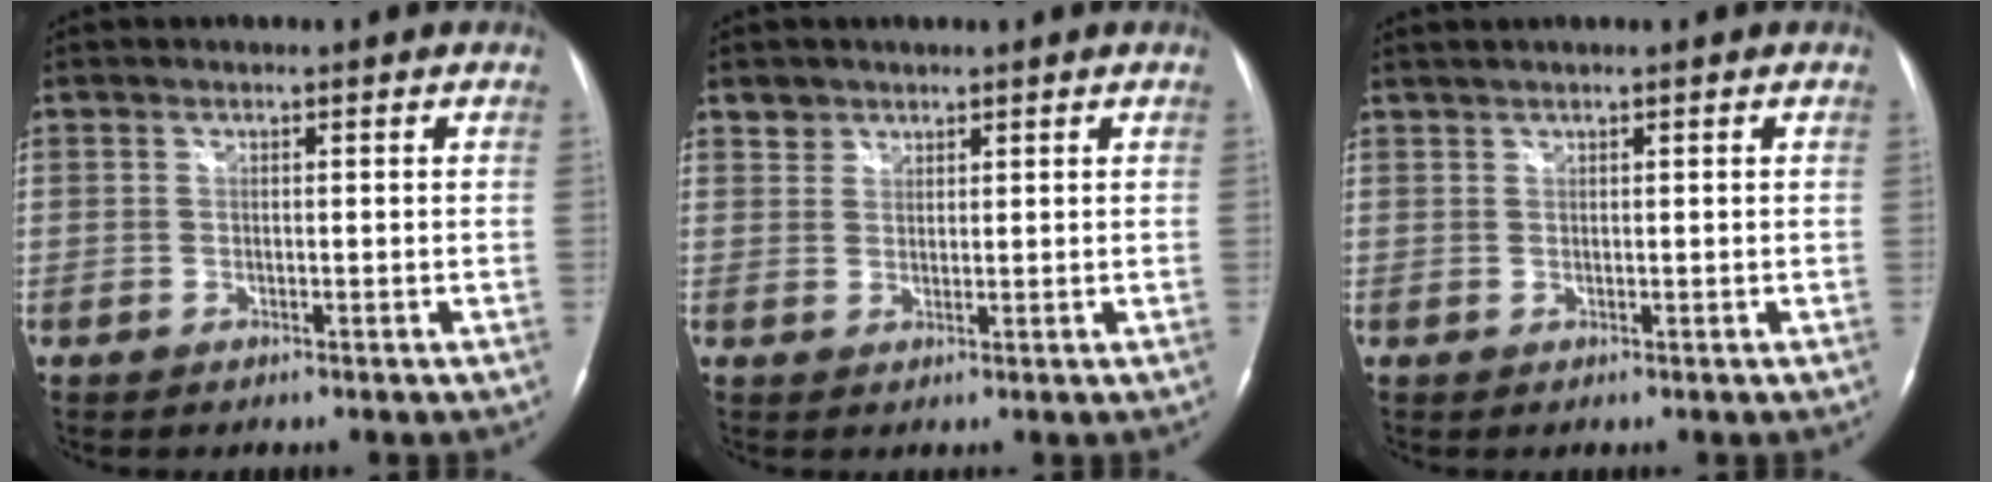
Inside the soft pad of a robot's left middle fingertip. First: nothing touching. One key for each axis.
{"total": 2.0, "fx": 1.5, "fy": 1.3, "fz": -0.2, "tx": 0.010, "ty": 0.008, "tz": 0.023}
{"total": 1.1, "fx": 1.0, "fy": -0.1, "fz": 0.4, "tx": -0.011, "ty": 0.009, "tz": 0.025}